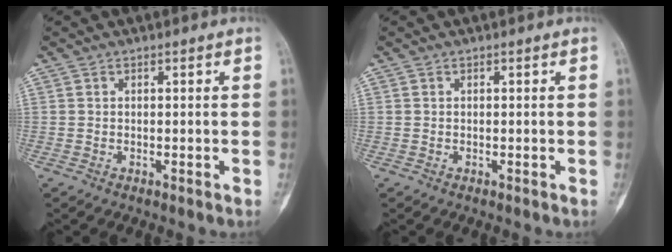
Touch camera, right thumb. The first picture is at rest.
{"total": 0.0}